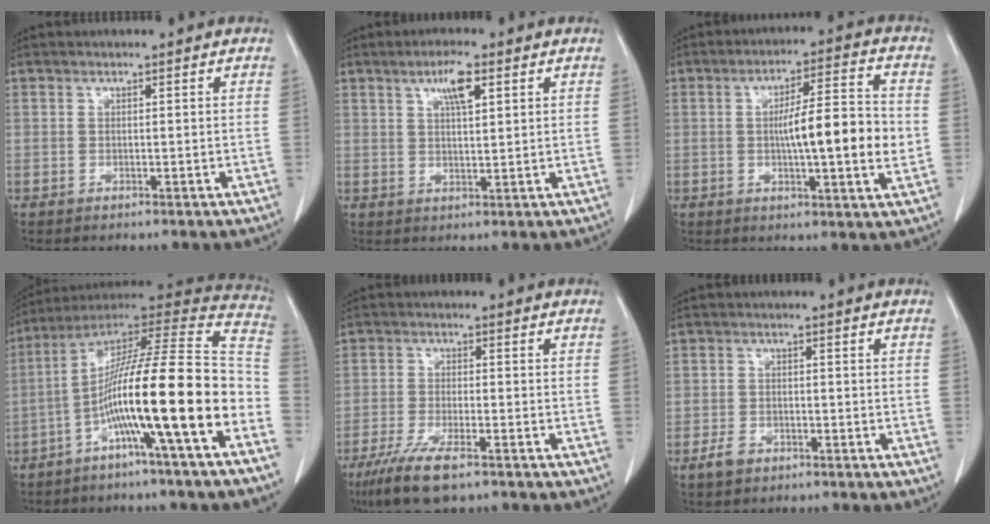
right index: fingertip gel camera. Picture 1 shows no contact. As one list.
[{"total": 4.8, "force": [2.4, 0.9, 4.0], "torque": [-0.076, 0.003, 0.042]}, {"total": 12.1, "force": [-0.5, 1.4, 12.0], "torque": [-0.190, 0.008, -0.012]}, {"total": 21.2, "force": [-6.7, -0.2, 20.1], "torque": [-0.309, 0.011, -0.121]}, {"total": 8.7, "force": [-5.8, 1.8, 6.2], "torque": [-0.117, -0.020, -0.098]}, {"total": 2.7, "force": [-1.7, 1.8, 1.1], "torque": [-0.019, 0.004, -0.024]}]